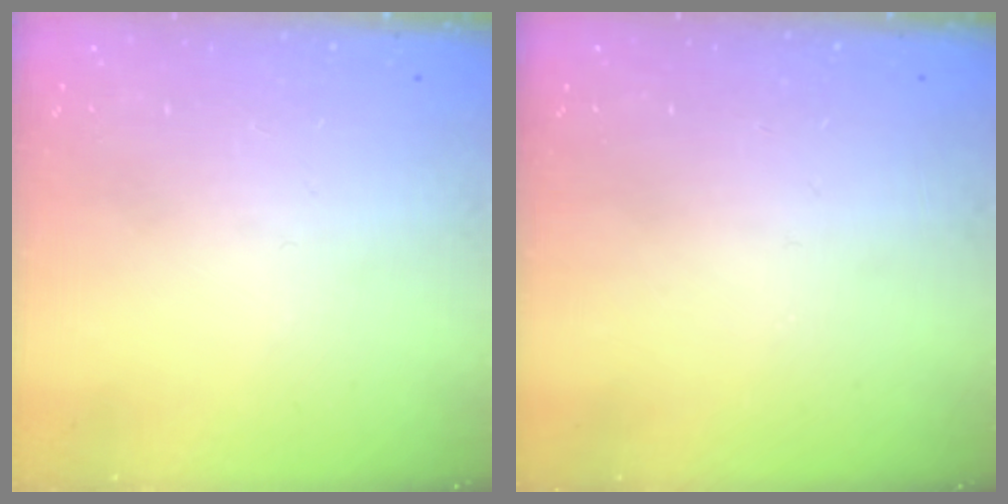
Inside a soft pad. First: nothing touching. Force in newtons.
{"total": 0.0}